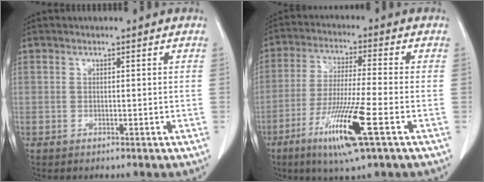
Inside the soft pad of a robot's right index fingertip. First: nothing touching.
{"total": 12.1, "force": [-5.4, -0.2, 10.8], "torque": [-0.214, -0.028, -0.101]}